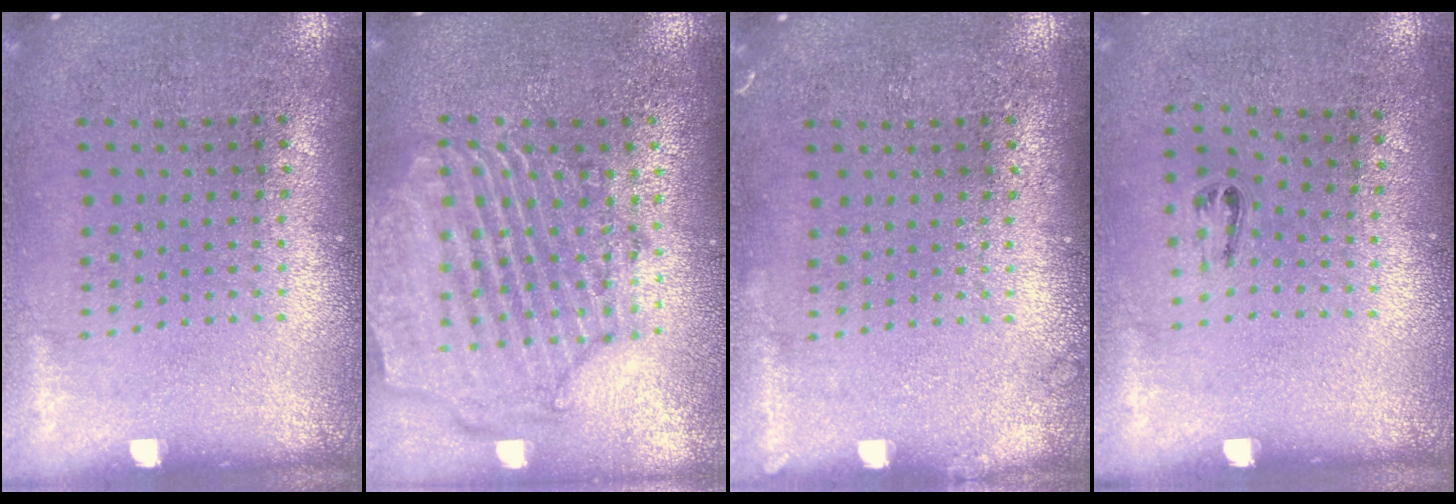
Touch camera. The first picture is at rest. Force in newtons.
{"total": 2.2, "press": 2.1, "slide": 0.8}
{"total": 0.5, "press": 0.5, "slide": 0.1}
{"total": 0.6, "press": 0.3, "slide": 0.5}